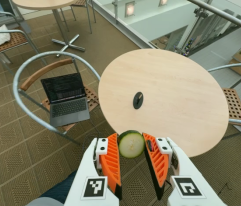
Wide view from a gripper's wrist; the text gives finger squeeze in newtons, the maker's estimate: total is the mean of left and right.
{"total": 8.2, "left": 7.7, "right": 8.6}